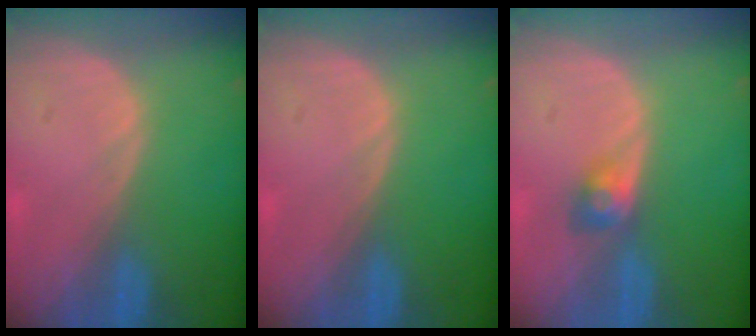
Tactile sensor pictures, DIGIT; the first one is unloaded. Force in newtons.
{"total": 0.0}
{"total": 3.0, "press": 2.6, "slide": 1.5}